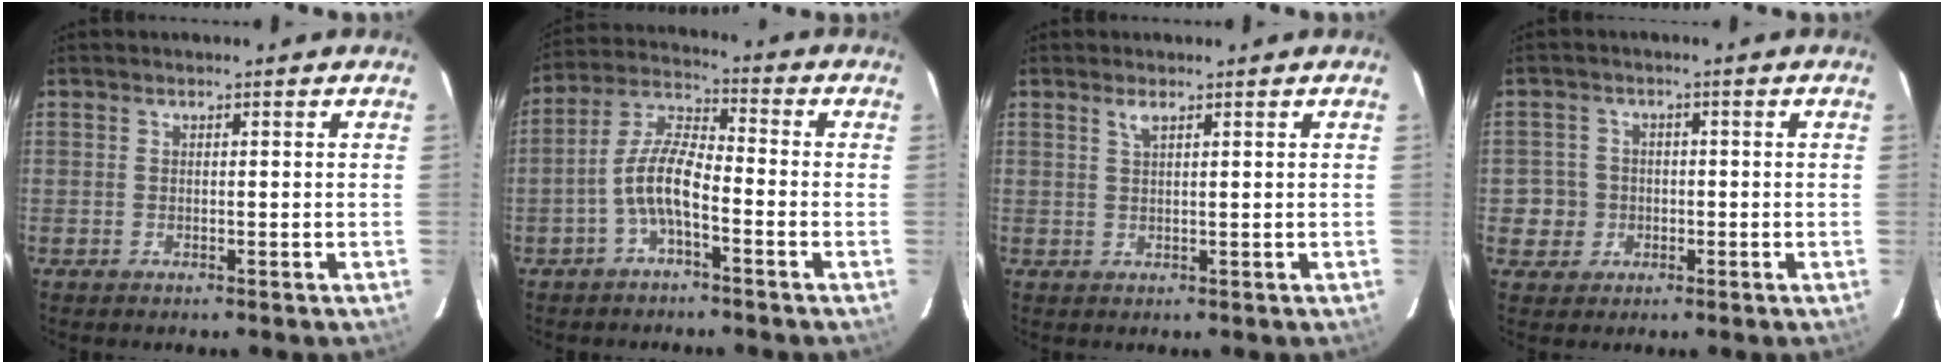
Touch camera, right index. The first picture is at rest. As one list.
[{"total": 7.6, "force": [-3.2, 2.3, 6.5], "torque": [-0.144, 0.017, -0.064]}, {"total": 1.5, "force": [1.0, 0.1, 1.2], "torque": [-0.024, 0.002, 0.018]}, {"total": 4.7, "force": [-1.0, 4.5, 0.5], "torque": [-0.015, 0.023, -0.012]}]